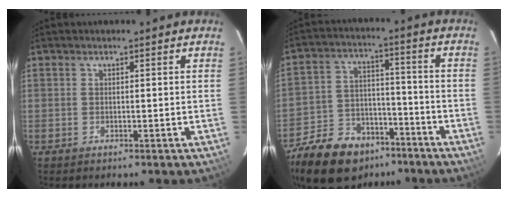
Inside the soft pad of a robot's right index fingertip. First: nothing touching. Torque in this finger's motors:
{"motor_torque": [0.47, -0.65, 0.09, -0.07]}